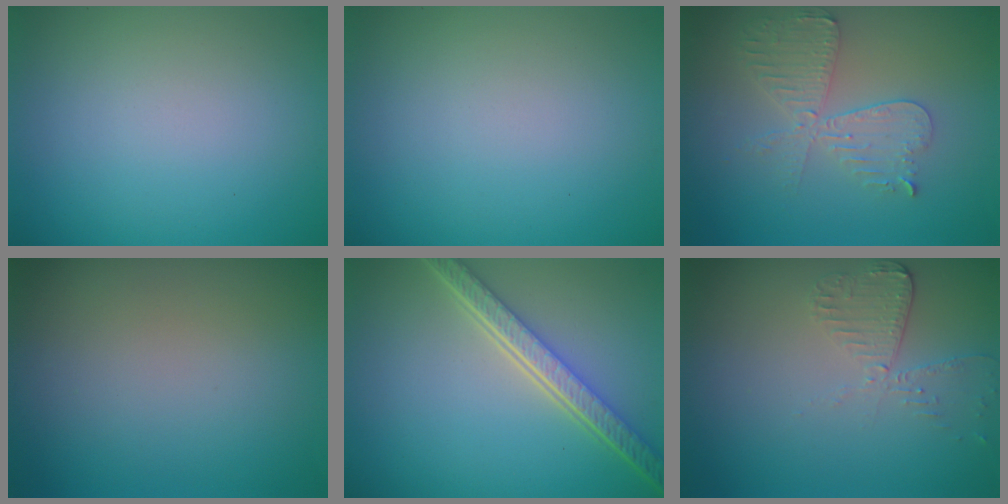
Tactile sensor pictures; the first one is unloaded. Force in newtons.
{"total": 0.0}
{"total": 4.2, "press": 3.6, "slide": 2.0}
{"total": 0.0}
{"total": 5.6, "press": 4.2, "slide": 3.8}
{"total": 2.6, "press": 2.3, "slide": 1.2}